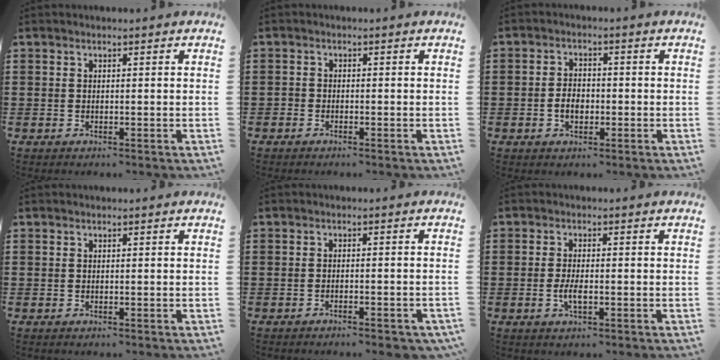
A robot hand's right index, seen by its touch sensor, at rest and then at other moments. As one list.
[{"total": 1.0, "force": [-0.9, 0.4, 0.1], "torque": [-0.004, 0.002, -0.019]}, {"total": 3.2, "force": [-0.8, 2.2, 2.2], "torque": [-0.037, 0.000, -0.018]}, {"total": 0.0}, {"total": 1.6, "force": [-1.4, 0.1, 0.8], "torque": [-0.016, 0.002, -0.028]}, {"total": 3.1, "force": [-0.8, 0.9, 2.9], "torque": [-0.060, -0.007, -0.015]}]